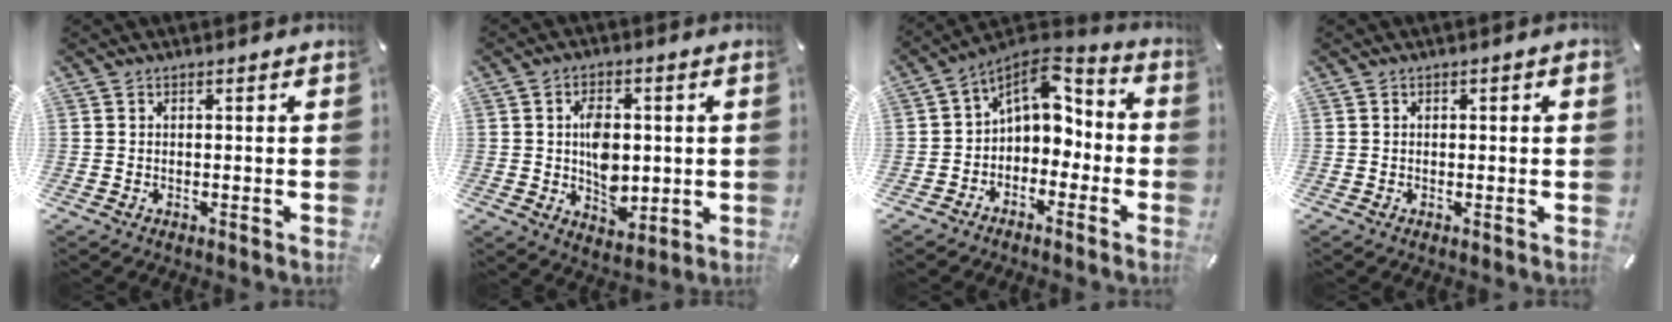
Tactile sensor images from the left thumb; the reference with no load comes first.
{"total": 9.2, "force": [0.4, 6.6, 6.4], "torque": [-0.088, 0.003, 0.006]}
{"total": 8.5, "force": [2.0, 6.5, 5.1], "torque": [-0.080, -0.015, 0.038]}
{"total": 0.7, "force": [0.0, 0.3, 0.7], "torque": [-0.012, 0.002, 0.000]}